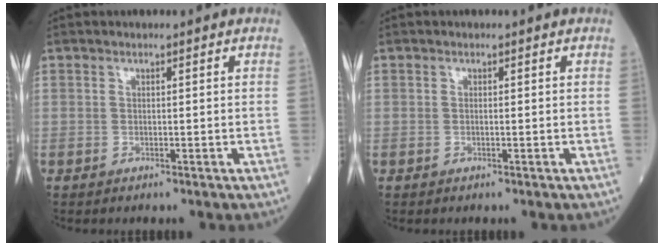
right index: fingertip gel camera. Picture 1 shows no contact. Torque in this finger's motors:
{"motor_torque": [-0.07, -0.16, 0.11, 0.04]}